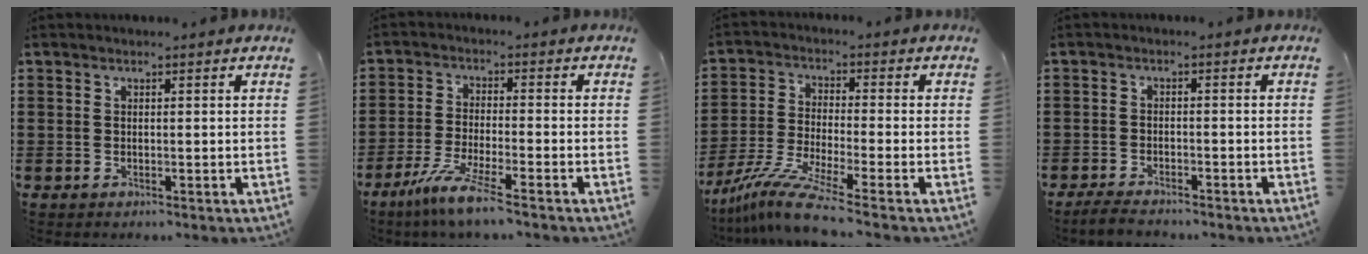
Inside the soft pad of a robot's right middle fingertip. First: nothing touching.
{"total": 6.4, "force": [-4.8, 0.0, 4.3], "torque": [-0.101, -0.020, -0.094]}
{"total": 8.1, "force": [-6.5, 0.1, 4.9], "torque": [-0.107, -0.013, -0.129]}
{"total": 2.5, "force": [-2.4, 0.4, 0.7], "torque": [-0.021, 0.002, -0.052]}